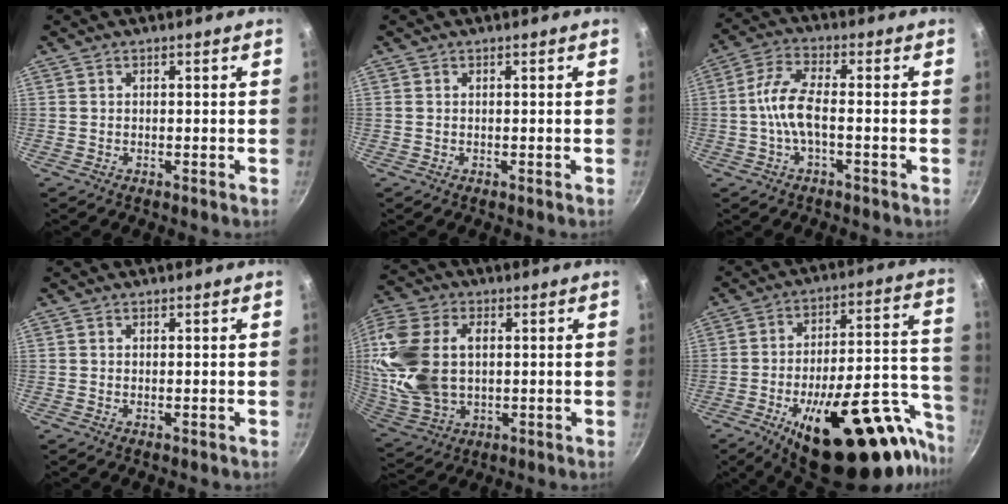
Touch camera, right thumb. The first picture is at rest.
{"total": 0.0}
{"total": 7.1, "force": [-1.6, 2.7, 6.4], "torque": [-0.145, 0.025, -0.043]}
{"total": 0.0}
{"total": 18.5, "force": [2.4, 12.4, 13.4], "torque": [-0.280, 0.003, 0.053]}
{"total": 31.7, "force": [-16.5, 12.3, 24.1], "torque": [-0.281, 0.084, -0.234]}